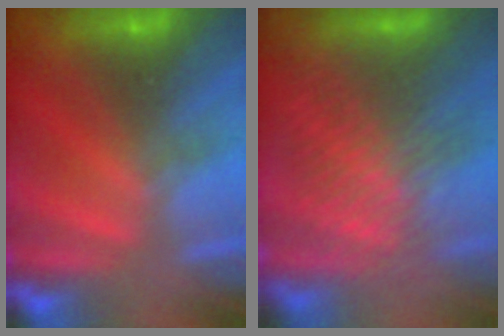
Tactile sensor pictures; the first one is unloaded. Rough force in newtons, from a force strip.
{"total": 3.3}